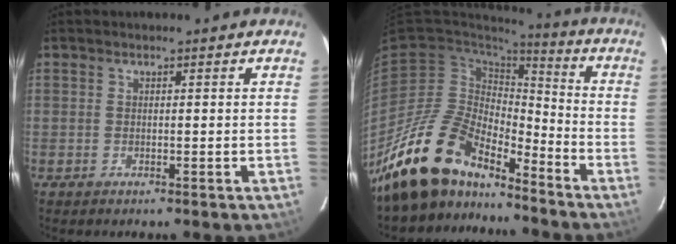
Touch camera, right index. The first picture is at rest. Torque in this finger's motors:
{"motor_torque": [1.02, -1.12, 1.05, 0.21]}